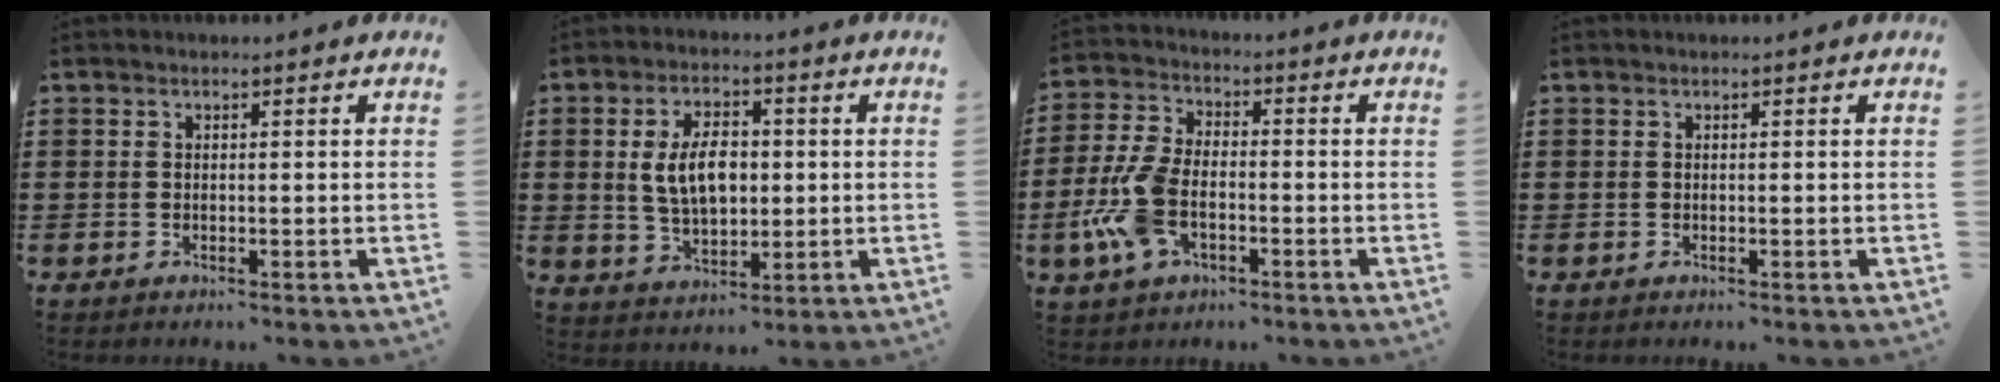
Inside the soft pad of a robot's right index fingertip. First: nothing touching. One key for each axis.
{"total": 7.5, "fx": 0.6, "fy": 4.3, "fz": 6.1, "tx": -0.121, "ty": 0.002, "tz": 0.001}
{"total": 9.1, "fx": -2.9, "fy": 4.9, "fz": 7.1, "tx": -0.181, "ty": -0.005, "tz": -0.061}
{"total": 0.0}